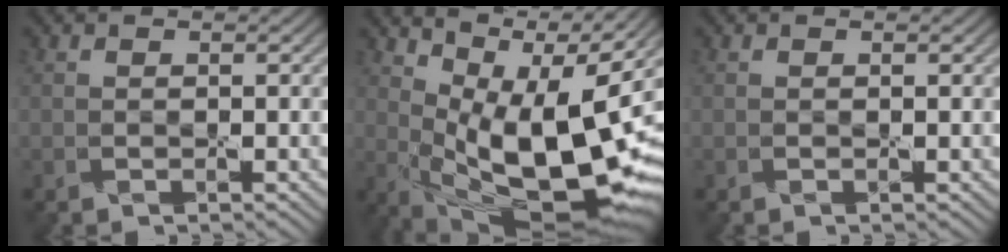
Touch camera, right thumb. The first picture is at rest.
{"total": 14.8, "force": [3.2, 6.1, 13.1], "torque": [-0.213, 0.000, 0.073]}
{"total": 0.0}